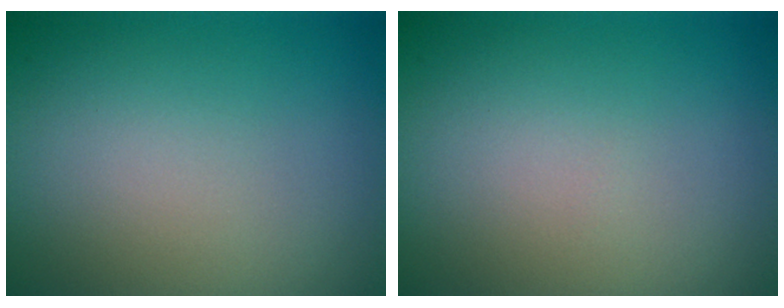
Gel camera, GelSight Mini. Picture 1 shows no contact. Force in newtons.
{"total": 0.0}